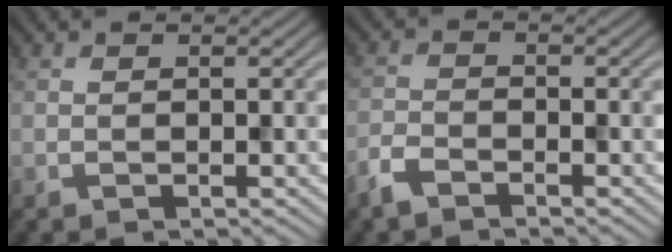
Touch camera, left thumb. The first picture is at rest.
{"total": 2.8, "force": [-2.3, 0.9, 1.3], "torque": [-0.033, -0.005, -0.057]}